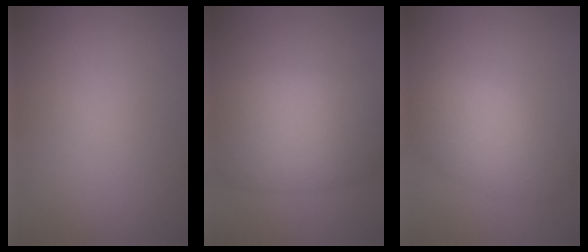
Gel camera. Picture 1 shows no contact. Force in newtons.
{"total": 7.9, "press": 7.9, "slide": 0.2}
{"total": 4.5, "press": 4.5, "slide": 0.2}